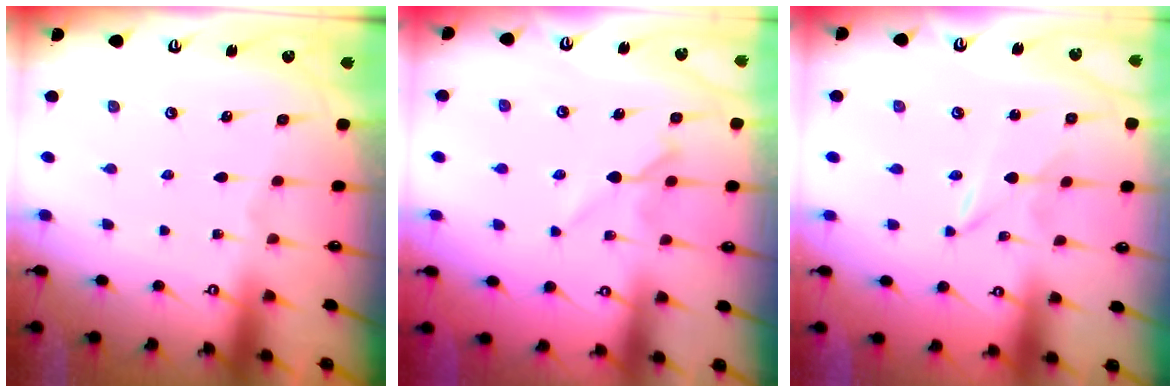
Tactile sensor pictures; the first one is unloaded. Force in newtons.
{"total": 6.6, "press": 6.5, "slide": 0.6}
{"total": 0.7, "press": 0.7, "slide": 0.1}